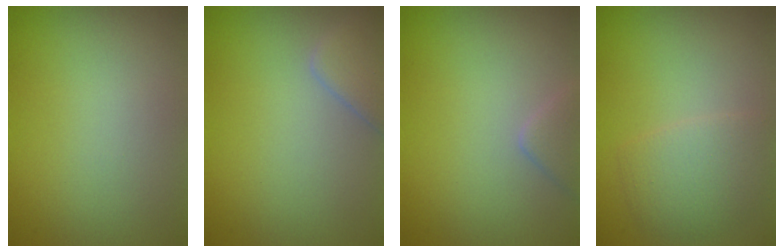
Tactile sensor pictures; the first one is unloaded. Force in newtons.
{"total": 2.4, "press": 2.4, "slide": 0.2}
{"total": 1.6, "press": 1.6, "slide": 0.1}
{"total": 2.9, "press": 2.9, "slide": 0.1}